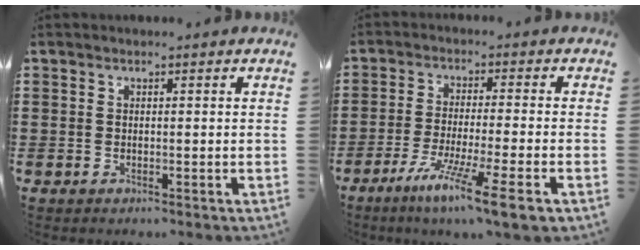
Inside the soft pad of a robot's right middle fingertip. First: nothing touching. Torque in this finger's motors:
{"motor_torque": [2.14, 0.00, 0.69, 0.21]}